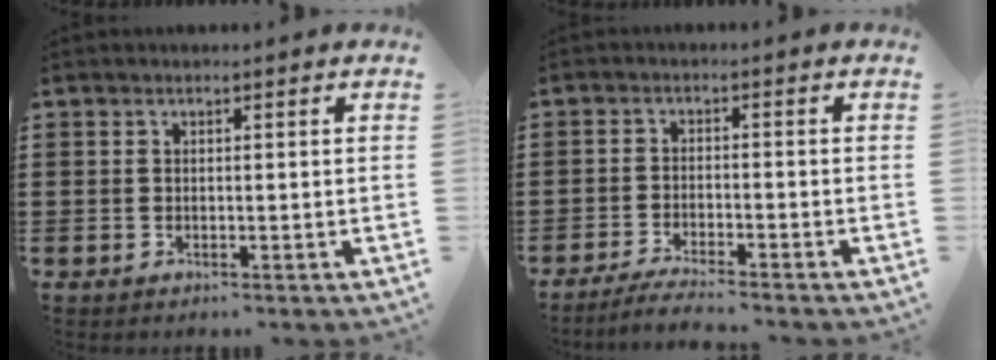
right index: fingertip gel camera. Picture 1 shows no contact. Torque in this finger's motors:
{"motor_torque": [0.06, 0.19, 0.09, 0.03]}